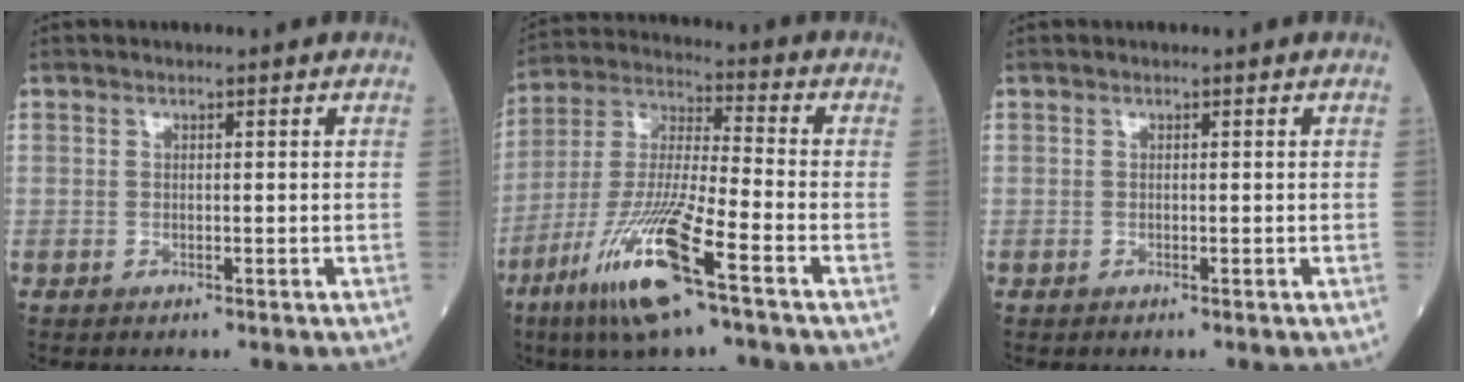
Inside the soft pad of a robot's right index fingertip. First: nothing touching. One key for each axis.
{"total": 15.0, "fx": -8.1, "fy": 0.9, "fz": 12.6, "tx": -0.260, "ty": -0.029, "tz": -0.156}
{"total": 0.0}